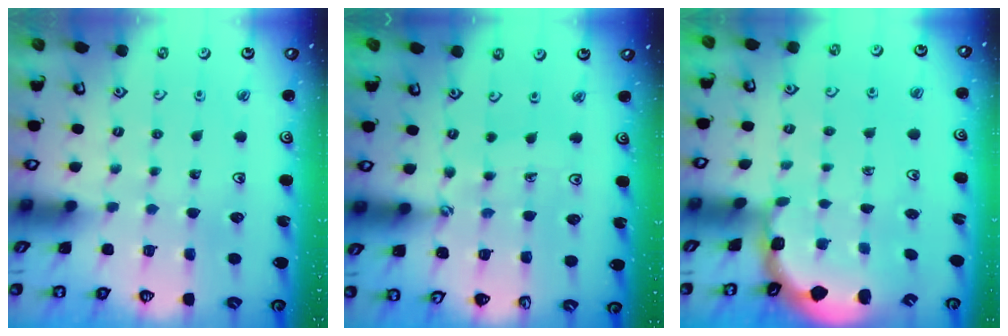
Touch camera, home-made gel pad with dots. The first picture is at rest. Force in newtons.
{"total": 2.2, "press": 1.4, "slide": 1.6}
{"total": 1.2, "press": 1.1, "slide": 0.4}